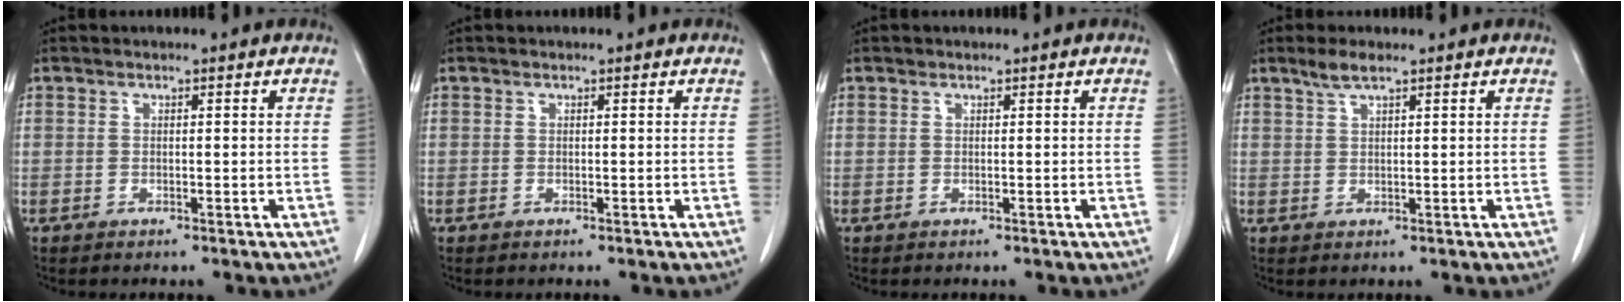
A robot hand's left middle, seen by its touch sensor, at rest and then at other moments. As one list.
[{"total": 0.0}, {"total": 0.0}, {"total": 2.4, "force": [1.8, 0.2, 1.6], "torque": [-0.038, 0.003, 0.038]}]